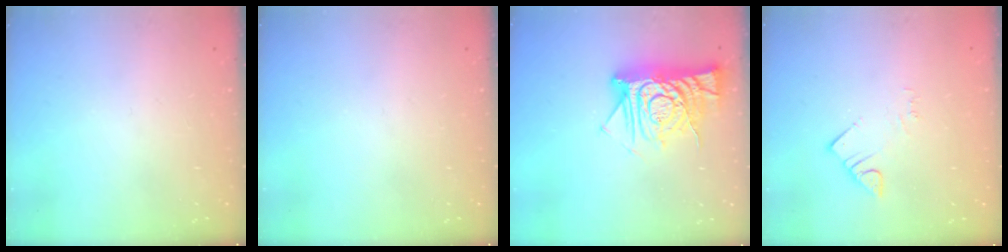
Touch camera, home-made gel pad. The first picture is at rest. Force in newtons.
{"total": 0.0}
{"total": 12.6, "press": 12.6, "slide": 1.1}
{"total": 2.8, "press": 2.8, "slide": 0.2}